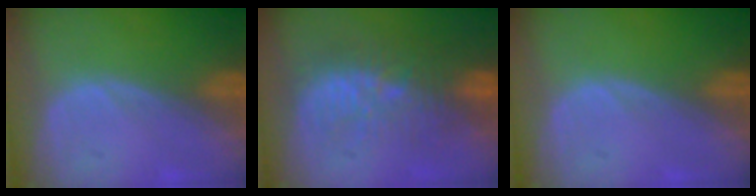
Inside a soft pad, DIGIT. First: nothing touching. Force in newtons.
{"total": 9.2, "press": 8.9, "slide": 2.6}
{"total": 0.0}